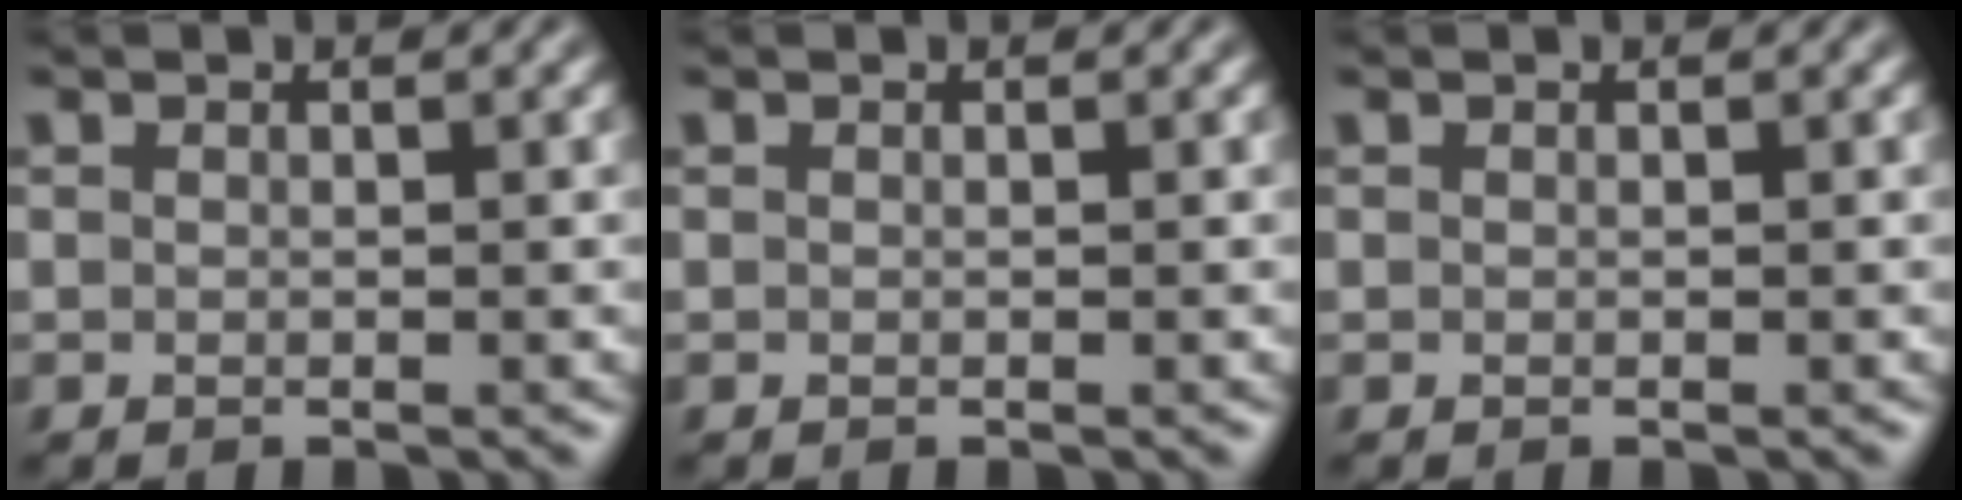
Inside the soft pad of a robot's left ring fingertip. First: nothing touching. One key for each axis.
{"total": 0.0}
{"total": 0.0}